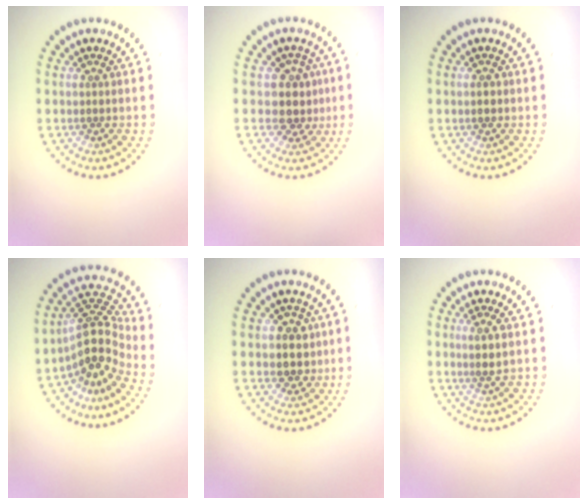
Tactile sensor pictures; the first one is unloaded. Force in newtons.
{"total": 2.9, "press": 2.4, "slide": 1.6}
{"total": 1.2, "press": 1.2, "slide": 0.2}
{"total": 4.7, "press": 3.4, "slide": 3.2}
{"total": 2.7, "press": 2.5, "slide": 1.0}
{"total": 1.7, "press": 1.3, "slide": 1.1}